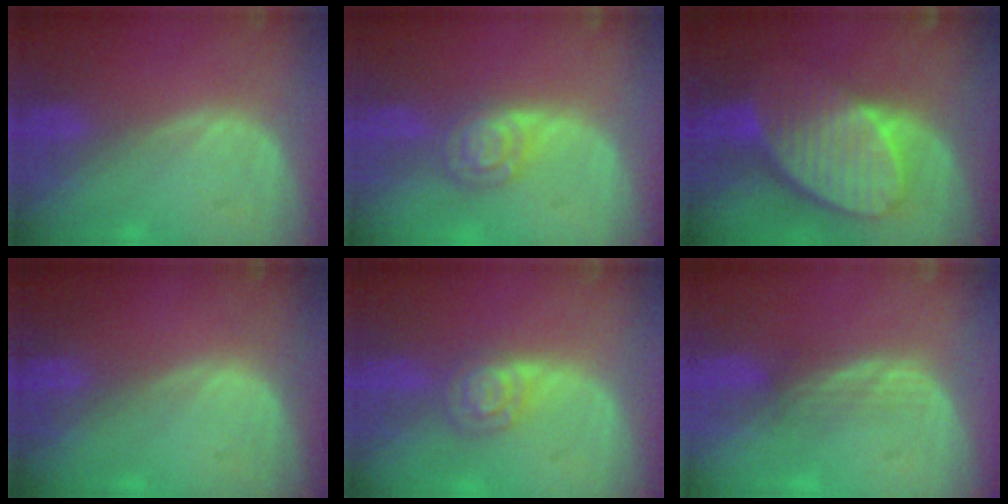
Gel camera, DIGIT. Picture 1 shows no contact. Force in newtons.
{"total": 5.3, "press": 4.6, "slide": 2.6}
{"total": 10.3, "press": 9.0, "slide": 5.0}
{"total": 0.0}
{"total": 4.6, "press": 4.2, "slide": 2.0}
{"total": 2.3, "press": 2.2, "slide": 0.6}